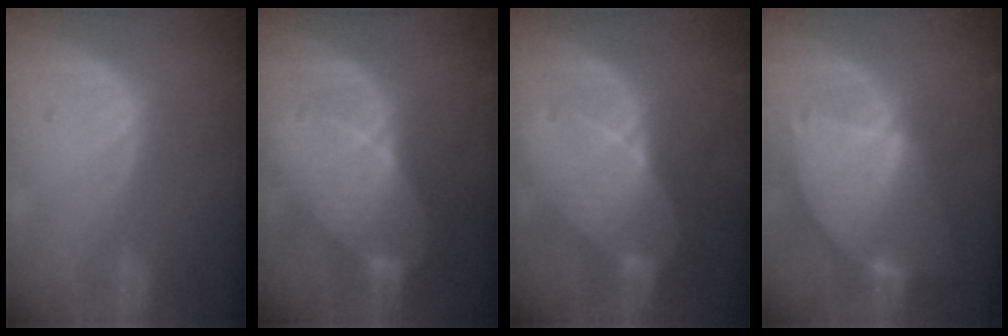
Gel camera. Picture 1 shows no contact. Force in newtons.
{"total": 7.5, "press": 6.8, "slide": 3.0}
{"total": 7.1, "press": 6.5, "slide": 2.8}
{"total": 9.2, "press": 7.8, "slide": 4.8}